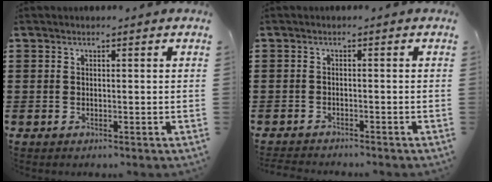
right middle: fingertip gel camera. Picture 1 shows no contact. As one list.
[{"total": 1.5, "force": [-1.5, 0.0, 0.1], "torque": [-0.006, 0.000, -0.032]}]